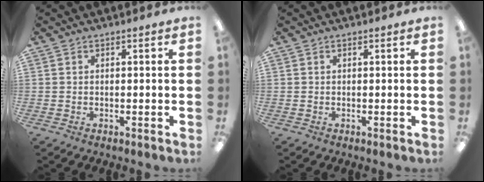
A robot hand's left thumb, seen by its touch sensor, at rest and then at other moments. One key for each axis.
{"total": 0.0}